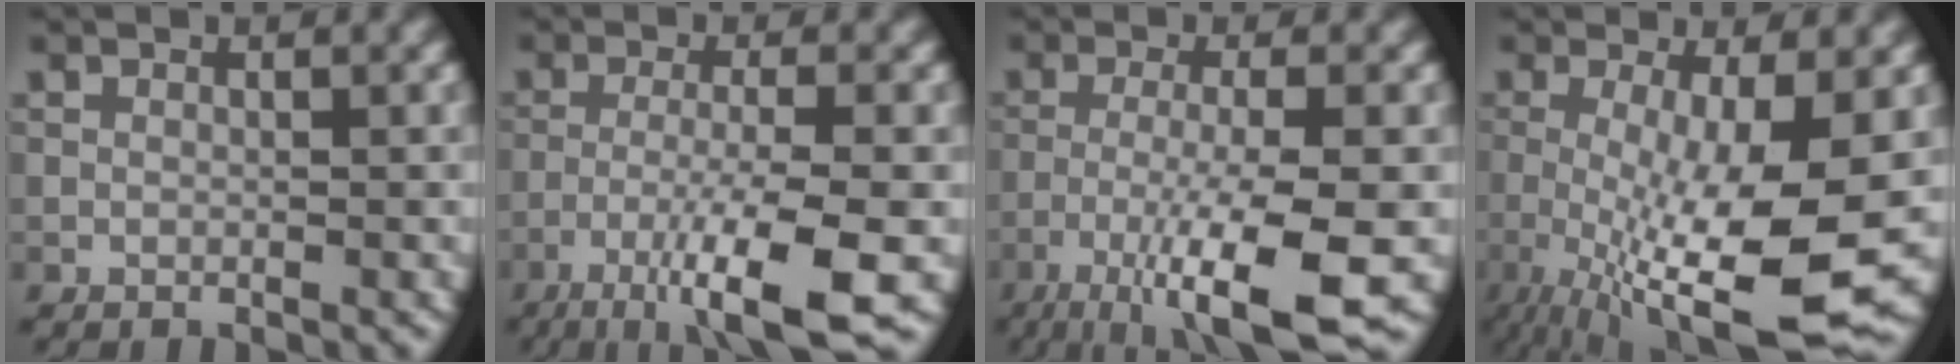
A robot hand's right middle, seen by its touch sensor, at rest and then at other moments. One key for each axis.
{"total": 8.3, "fx": -4.4, "fy": 1.3, "fz": 7.0, "tx": -0.112, "ty": 0.001, "tz": -0.081}
{"total": 9.1, "fx": -4.5, "fy": 1.6, "fz": 7.8, "tx": -0.129, "ty": -0.003, "tz": -0.083}
{"total": 11.9, "fx": -2.6, "fy": 2.9, "fz": 11.2, "tx": -0.190, "ty": -0.034, "tz": -0.033}